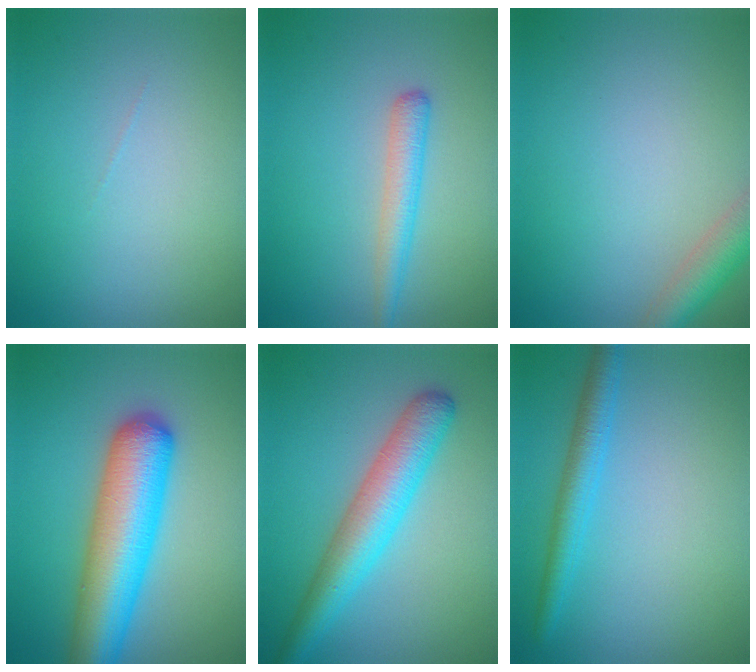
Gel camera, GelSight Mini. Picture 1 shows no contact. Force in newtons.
{"total": 2.5, "press": 2.5, "slide": 0.1}
{"total": 3.4, "press": 3.4, "slide": 0.2}
{"total": 8.7, "press": 8.7, "slide": 0.3}
{"total": 5.6, "press": 5.6, "slide": 0.2}
{"total": 3.0, "press": 3.0, "slide": 0.2}